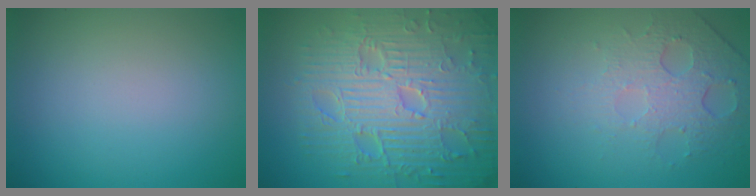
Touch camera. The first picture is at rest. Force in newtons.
{"total": 11.1, "press": 7.3, "slide": 8.4}
{"total": 4.7, "press": 3.2, "slide": 3.5}